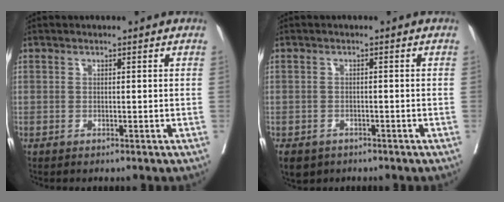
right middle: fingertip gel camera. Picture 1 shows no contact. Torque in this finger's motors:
{"motor_torque": [0.83, -0.88, 0.08, 0.05]}